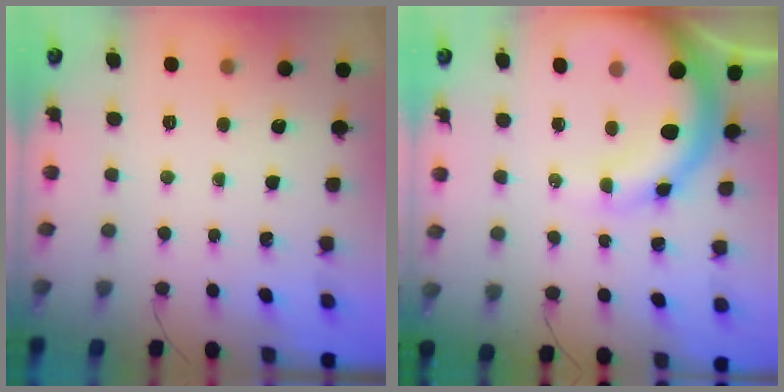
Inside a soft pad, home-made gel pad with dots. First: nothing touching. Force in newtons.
{"total": 13.5, "press": 13.2, "slide": 2.6}